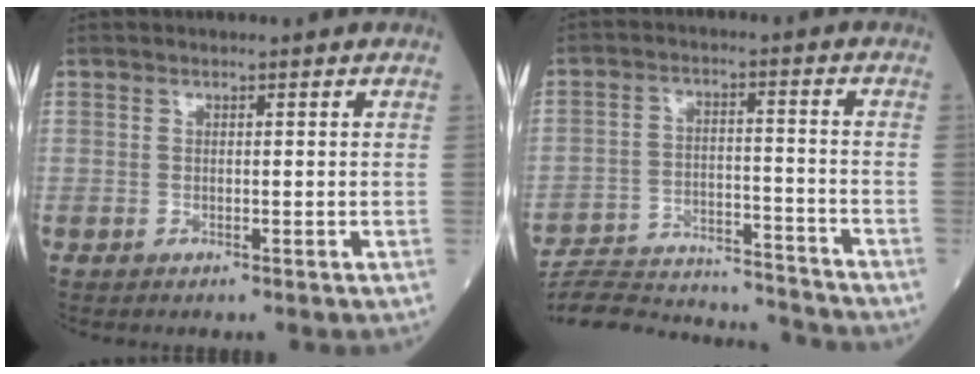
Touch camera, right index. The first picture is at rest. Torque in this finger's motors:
{"motor_torque": [-0.51, -0.38, -0.98, -0.21]}